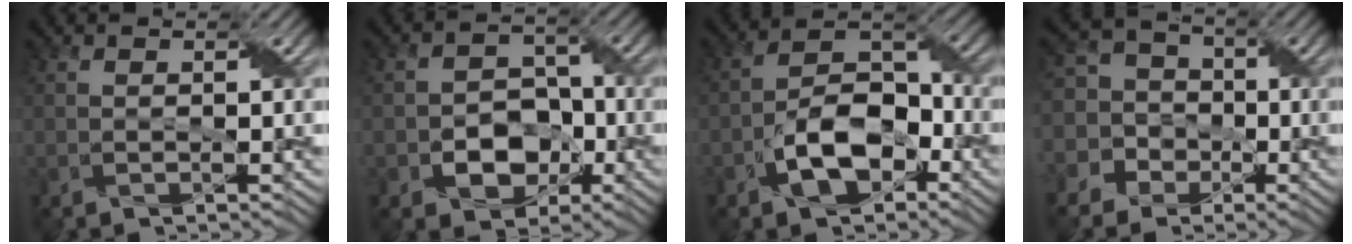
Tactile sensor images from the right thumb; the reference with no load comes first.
{"total": 6.0, "force": [-2.6, 4.6, 2.9], "torque": [-0.042, -0.006, -0.043]}
{"total": 8.9, "force": [-4.2, 5.1, 6.0], "torque": [-0.104, 0.006, -0.083]}
{"total": 6.9, "force": [-2.5, 6.2, 1.6], "torque": [-0.051, 0.005, -0.069]}